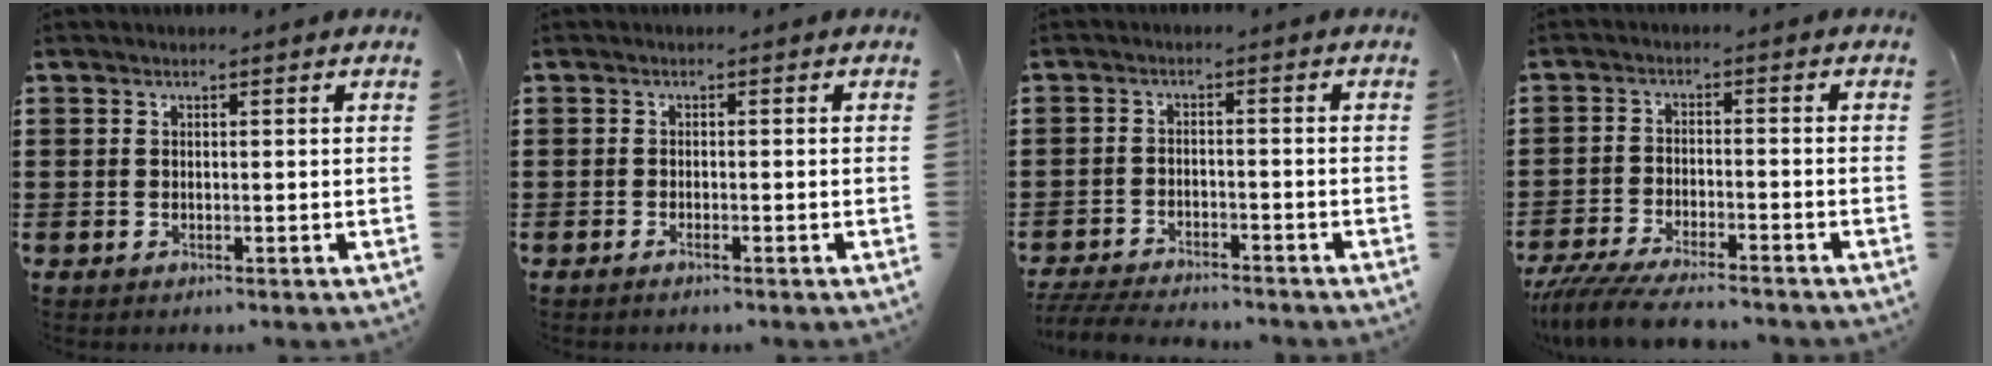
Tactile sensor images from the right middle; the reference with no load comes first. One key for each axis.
{"total": 0.8, "fx": -0.6, "fy": 0.1, "fz": 0.6, "tx": -0.013, "ty": -0.004, "tz": -0.010}
{"total": 4.5, "fx": -4.4, "fy": 0.5, "fz": 0.9, "tx": -0.027, "ty": -0.002, "tz": -0.090}
{"total": 5.8, "fx": -5.4, "fy": 0.5, "fz": 2.1, "tx": -0.052, "ty": -0.009, "tz": -0.106}